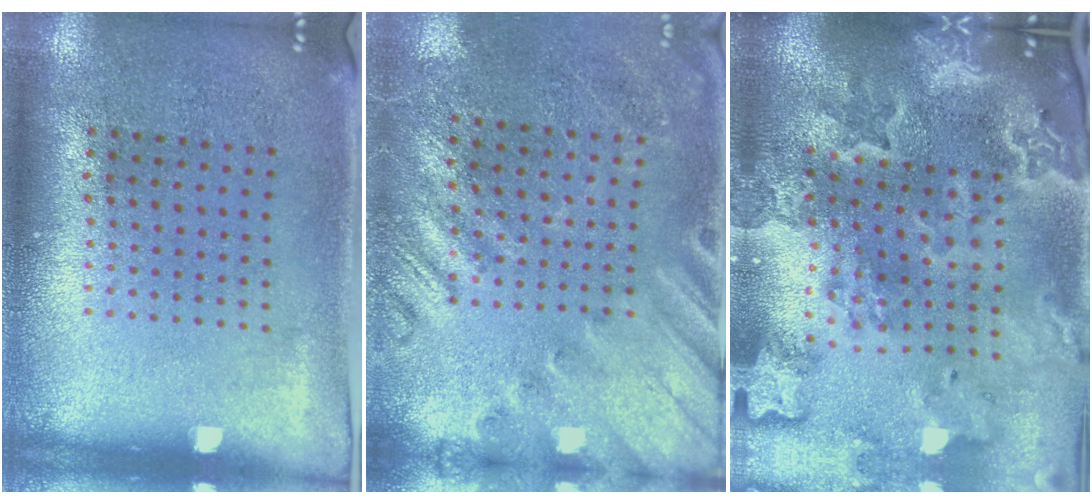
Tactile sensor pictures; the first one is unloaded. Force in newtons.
{"total": 2.3, "press": 2.0, "slide": 1.0}
{"total": 4.2, "press": 3.5, "slide": 2.3}